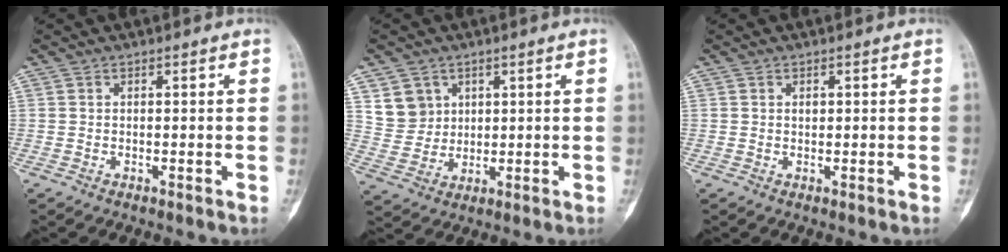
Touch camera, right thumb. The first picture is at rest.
{"total": 6.6, "force": [3.0, 5.7, 1.4], "torque": [0.000, -0.020, 0.064]}
{"total": 0.8, "force": [0.3, 0.6, 0.5], "torque": [-0.006, 0.001, 0.006]}